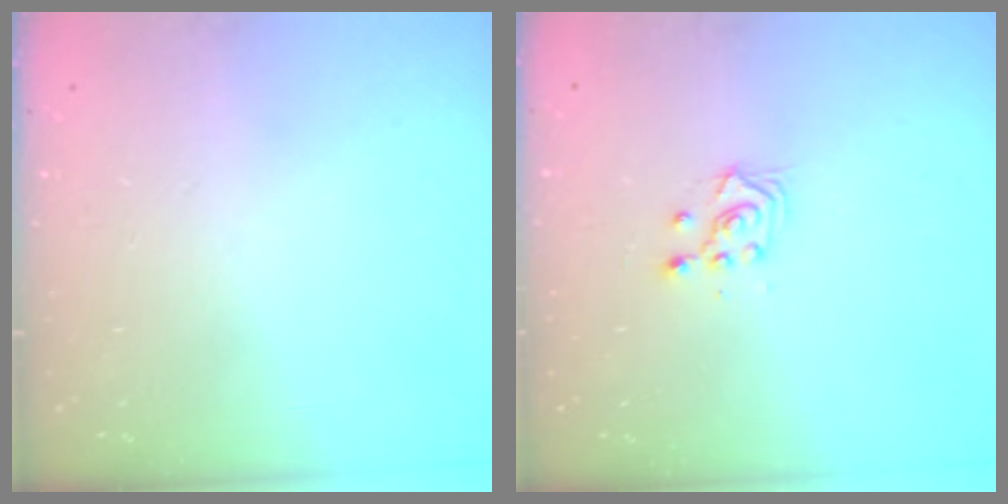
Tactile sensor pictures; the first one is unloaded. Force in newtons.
{"total": 3.2, "press": 3.1, "slide": 0.9}